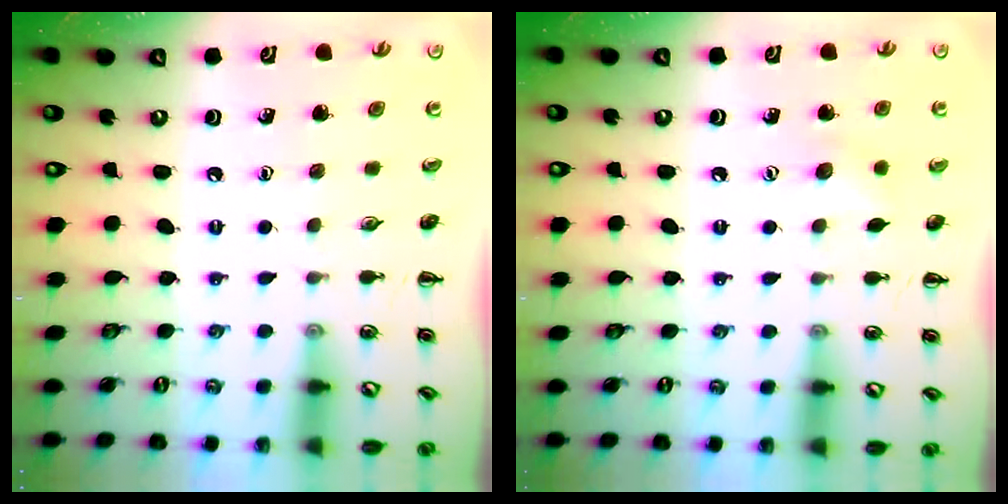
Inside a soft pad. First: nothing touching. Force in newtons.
{"total": 6.5, "press": 6.3, "slide": 1.7}